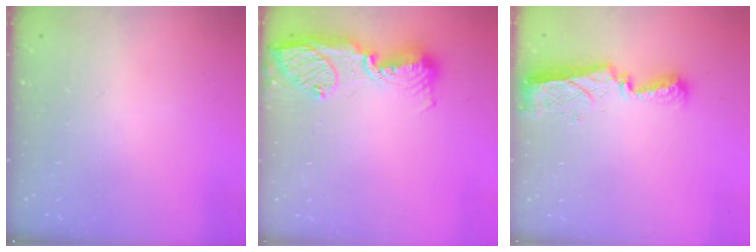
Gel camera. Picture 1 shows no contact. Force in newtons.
{"total": 14.9, "press": 13.8, "slide": 5.6}
{"total": 8.2, "press": 8.2, "slide": 0.4}